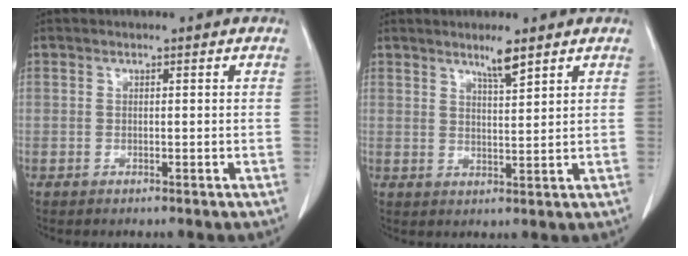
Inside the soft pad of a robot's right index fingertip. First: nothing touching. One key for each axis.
{"total": 3.5, "fx": 2.7, "fy": 0.0, "fz": 2.3, "tx": -0.044, "ty": -0.006, "tz": 0.049}